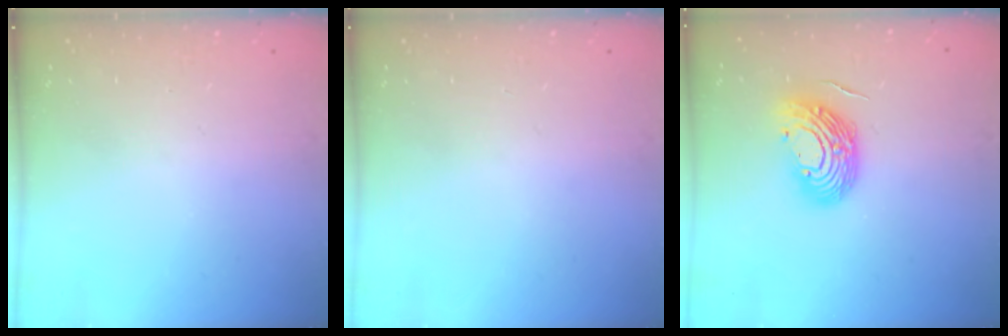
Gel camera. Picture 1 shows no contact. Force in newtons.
{"total": 0.0}
{"total": 12.6, "press": 12.5, "slide": 1.7}